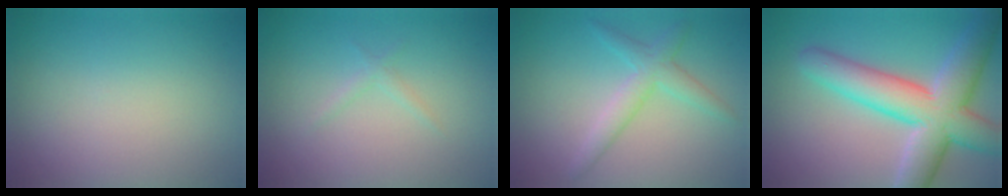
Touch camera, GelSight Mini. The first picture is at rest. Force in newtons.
{"total": 0.9, "press": 0.9, "slide": 0.1}
{"total": 2.9, "press": 2.9, "slide": 0.1}
{"total": 9.3, "press": 9.2, "slide": 0.6}